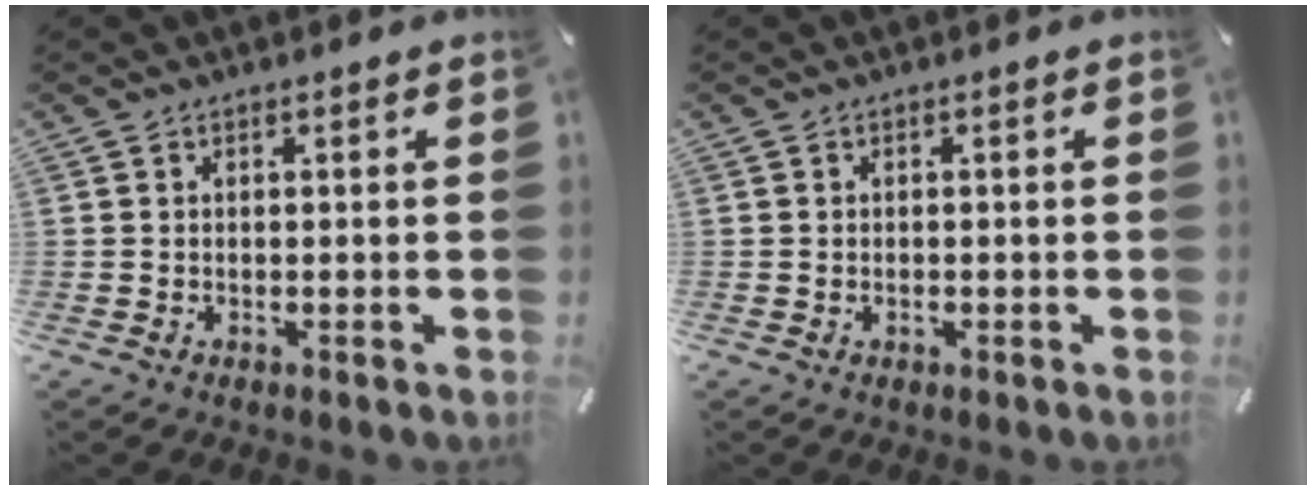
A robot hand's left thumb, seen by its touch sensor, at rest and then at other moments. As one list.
[{"total": 0.7, "force": [-0.1, 0.4, 0.5], "torque": [-0.011, -0.001, -0.003]}]